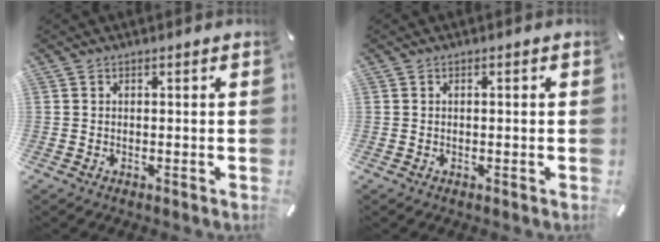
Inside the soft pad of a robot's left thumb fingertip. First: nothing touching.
{"total": 0.8, "force": [-0.1, 0.2, 0.7], "torque": [-0.013, 0.000, -0.002]}